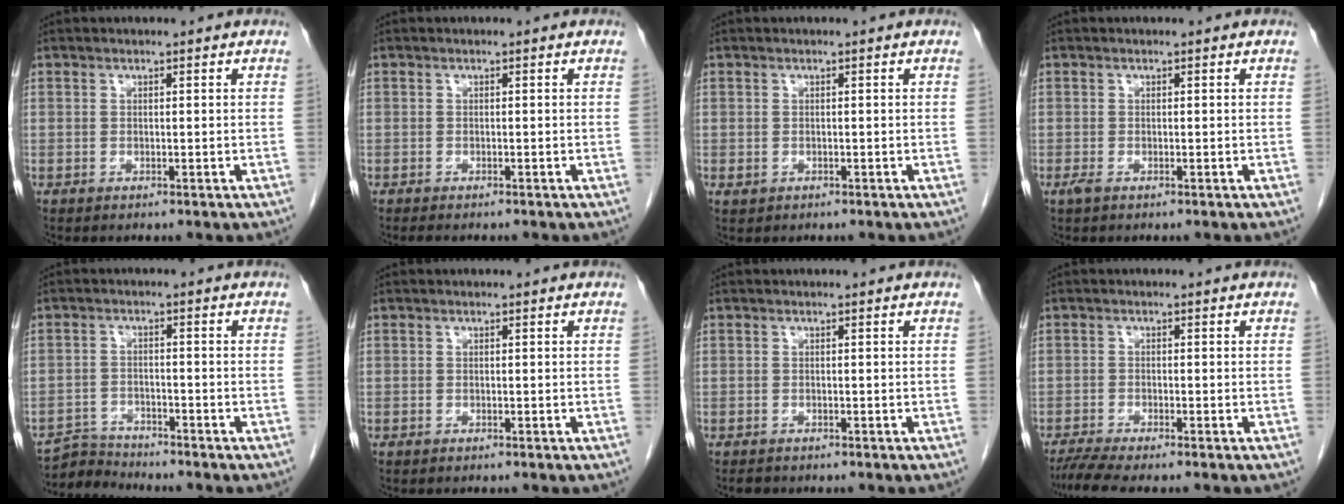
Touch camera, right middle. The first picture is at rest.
{"total": 2.2, "force": [-1.9, 0.5, 1.0], "torque": [-0.016, -0.006, -0.021]}
{"total": 0.9, "force": [-0.3, 0.7, 0.4], "torque": [-0.010, 0.001, 0.000]}
{"total": 0.7, "force": [-0.4, 0.2, 0.5], "torque": [-0.015, -0.003, -0.008]}
{"total": 4.2, "force": [-4.1, 0.1, -0.8], "torque": [0.013, -0.008, -0.075]}
{"total": 0.0}
{"total": 0.9, "force": [-0.8, 0.3, 0.2], "torque": [-0.011, -0.002, -0.013]}
{"total": 4.5, "force": [-3.7, -0.2, 2.4], "torque": [-0.043, -0.013, -0.068]}